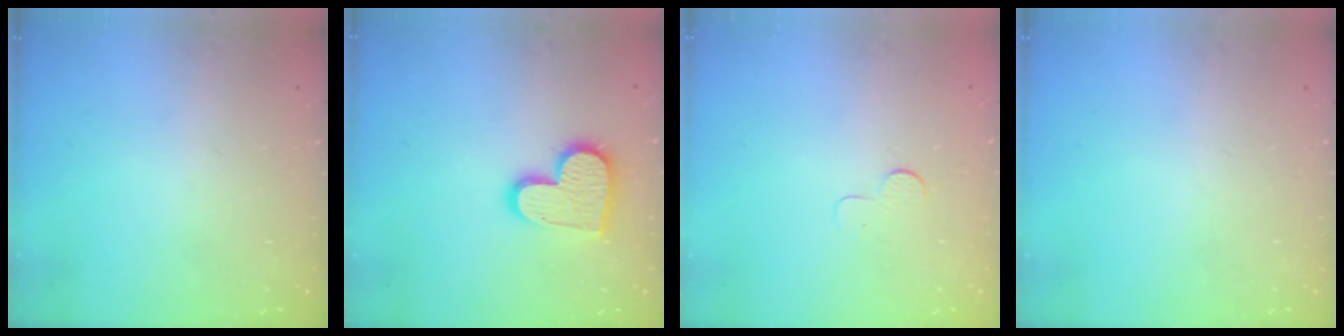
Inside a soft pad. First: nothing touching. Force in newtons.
{"total": 13.8, "press": 13.7, "slide": 1.1}
{"total": 2.9, "press": 2.9, "slide": 0.3}
{"total": 0.0}